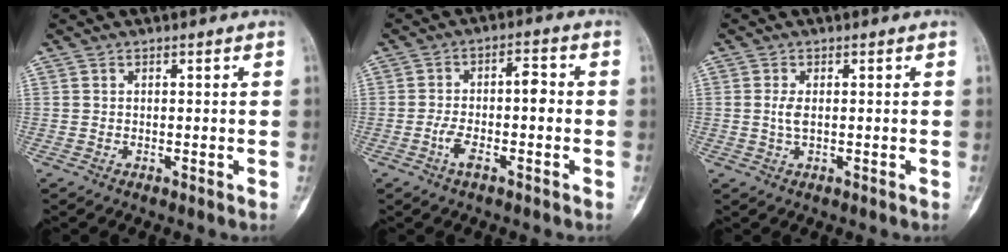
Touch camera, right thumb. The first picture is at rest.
{"total": 6.9, "force": [-1.5, 2.5, 6.3], "torque": [-0.116, 0.031, -0.027]}
{"total": 2.1, "force": [0.1, 0.9, 1.8], "torque": [-0.041, -0.001, 0.002]}